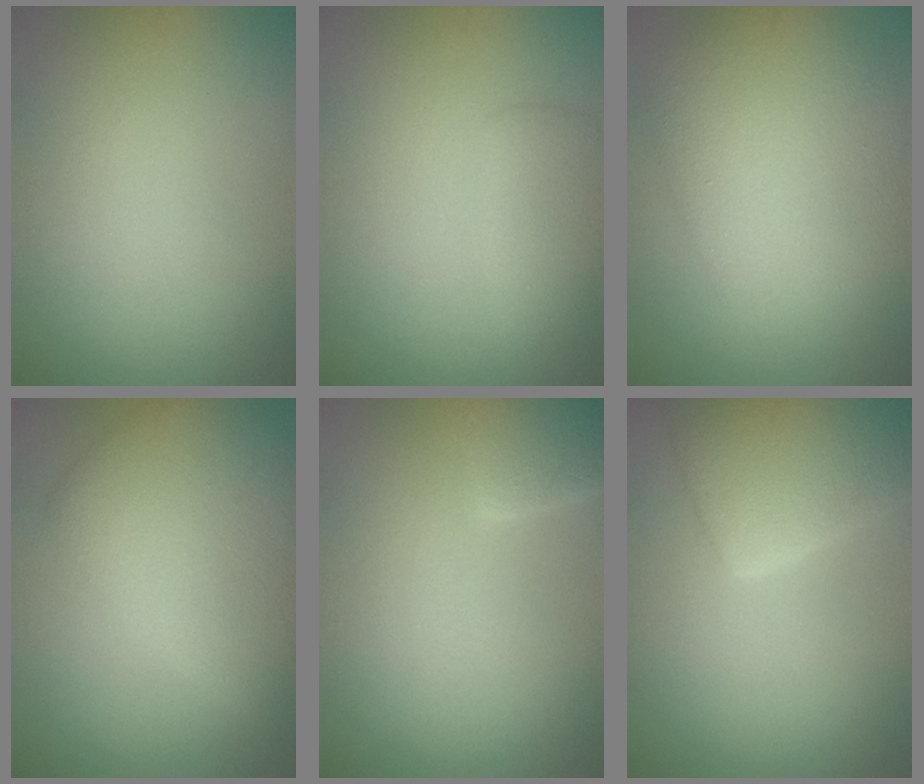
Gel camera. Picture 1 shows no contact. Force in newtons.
{"total": 2.8, "press": 2.8, "slide": 0.2}
{"total": 7.0, "press": 7.0, "slide": 0.2}
{"total": 7.8, "press": 7.8, "slide": 0.2}
{"total": 4.1, "press": 4.1, "slide": 0.3}
{"total": 8.2, "press": 8.2, "slide": 0.5}